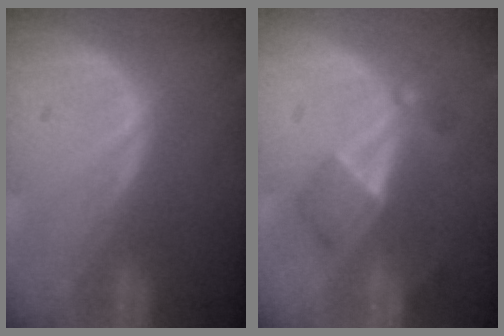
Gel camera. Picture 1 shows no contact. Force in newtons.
{"total": 5.6, "press": 5.1, "slide": 2.2}